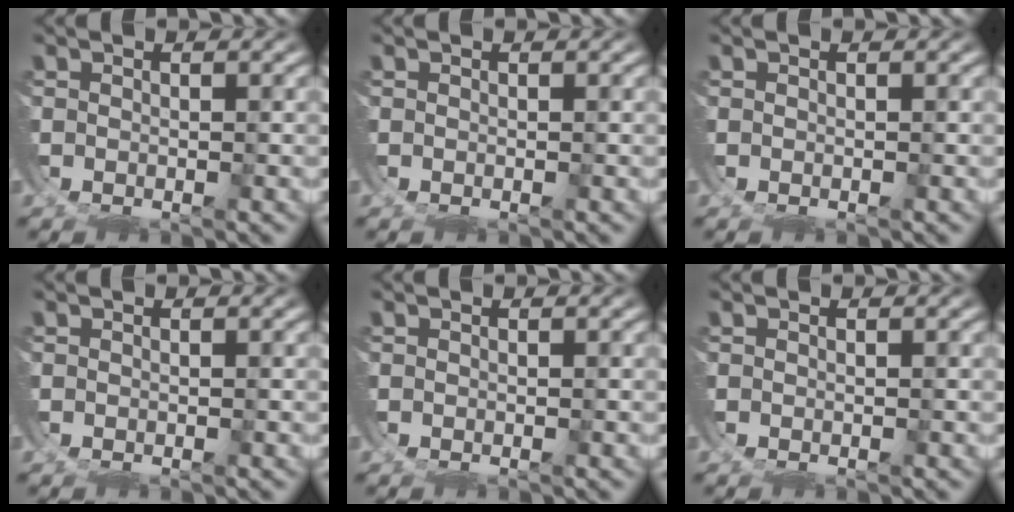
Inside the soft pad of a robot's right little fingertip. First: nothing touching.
{"total": 0.0}
{"total": 0.0}
{"total": 0.0}
{"total": 0.0}
{"total": 0.0}